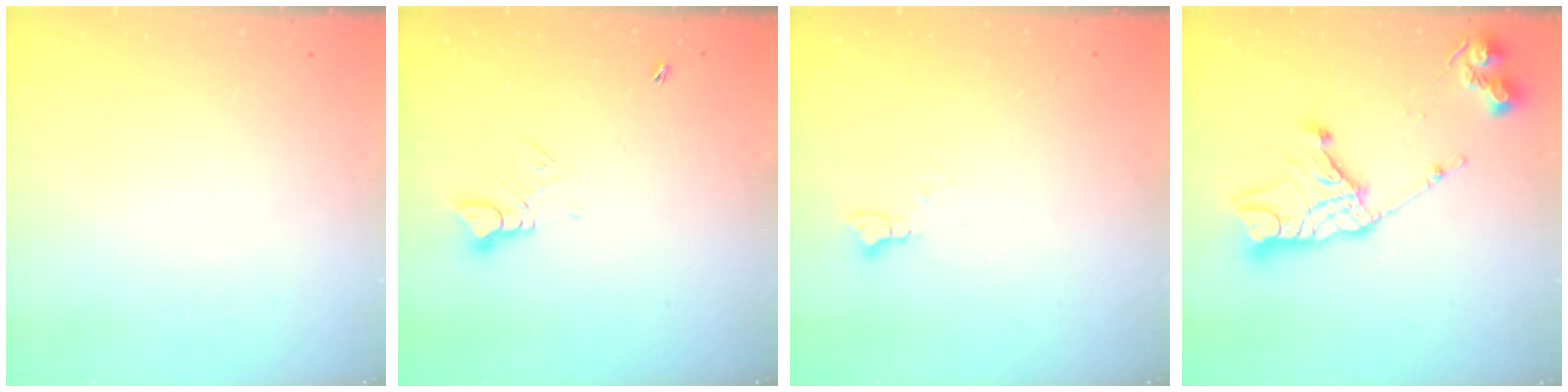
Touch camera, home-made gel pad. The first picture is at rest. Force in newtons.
{"total": 3.4, "press": 3.4, "slide": 0.5}
{"total": 3.0, "press": 3.0, "slide": 0.4}
{"total": 15.9, "press": 15.9, "slide": 1.7}